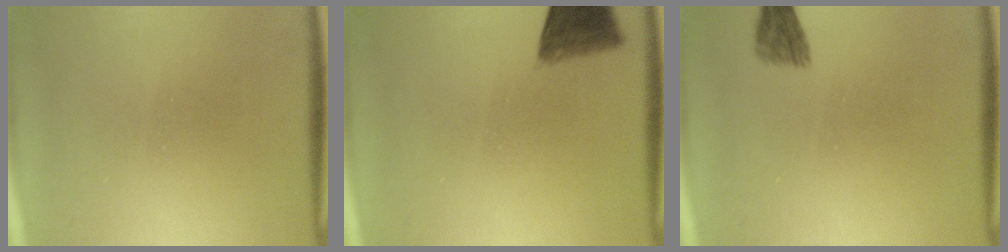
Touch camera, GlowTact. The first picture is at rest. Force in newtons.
{"total": 6.4}
{"total": 1.9}